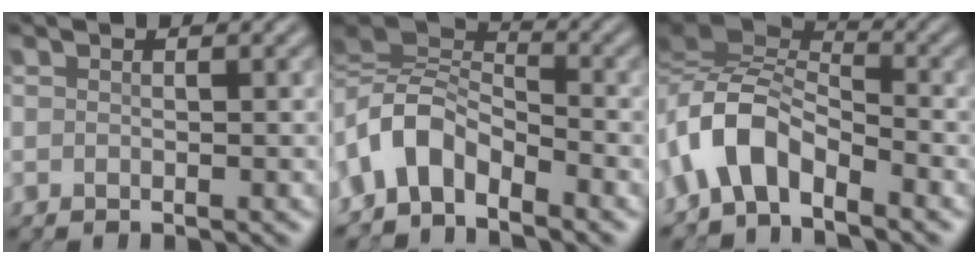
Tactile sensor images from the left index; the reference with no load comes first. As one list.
[{"total": 5.9, "force": [-2.5, 3.5, 4.1], "torque": [-0.080, 0.013, -0.059]}, {"total": 5.8, "force": [-3.1, 2.7, 4.1], "torque": [-0.079, 0.011, -0.069]}]